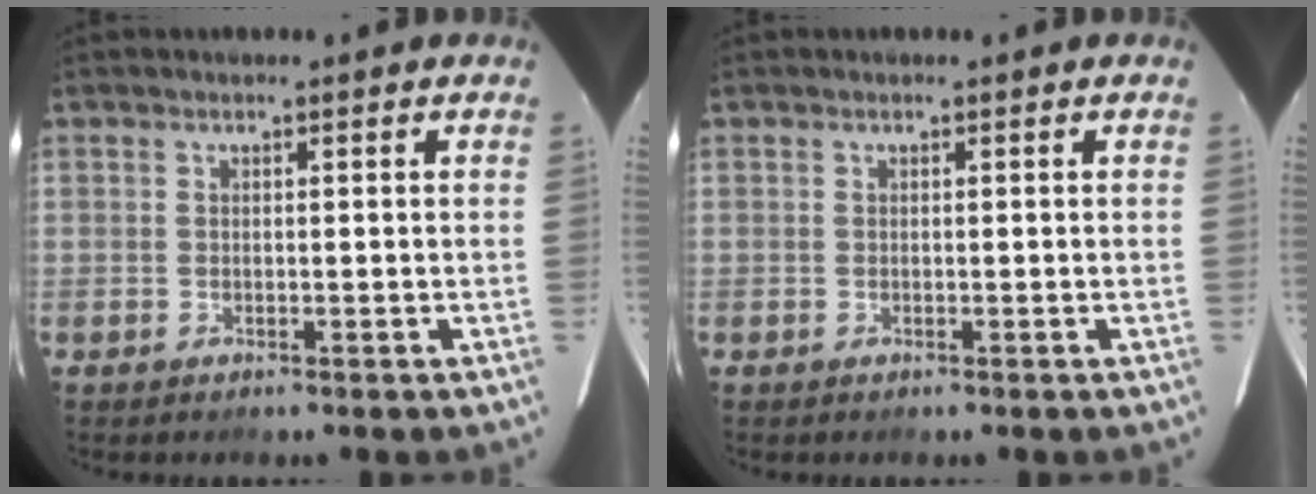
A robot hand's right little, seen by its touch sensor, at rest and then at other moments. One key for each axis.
{"total": 0.0}